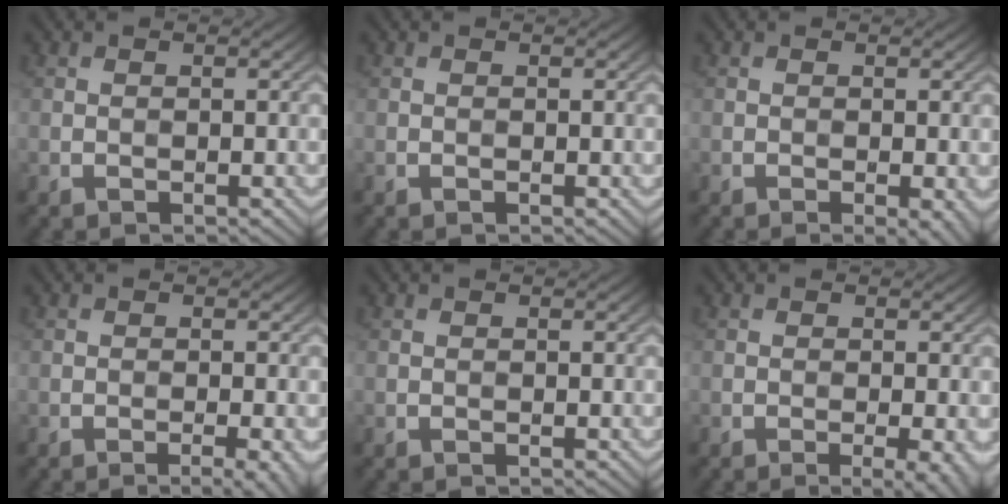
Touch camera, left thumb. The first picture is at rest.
{"total": 0.0}
{"total": 1.7, "force": [-0.6, 0.3, 1.6], "torque": [-0.023, -0.004, -0.009]}
{"total": 2.7, "force": [-1.3, 0.4, 2.3], "torque": [-0.031, 0.004, -0.022]}
{"total": 0.0}
{"total": 3.1, "force": [-1.1, 0.6, 2.8], "torque": [-0.041, 0.000, -0.017]}